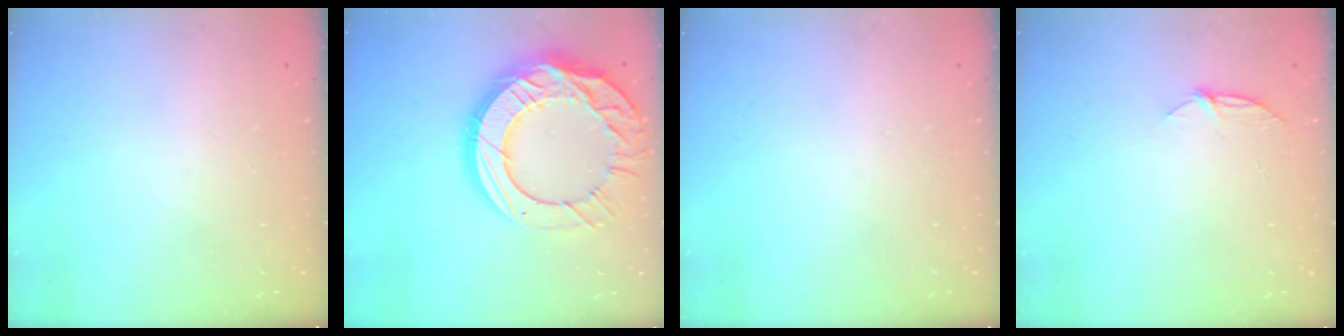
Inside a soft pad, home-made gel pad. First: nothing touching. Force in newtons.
{"total": 24.9, "press": 24.8, "slide": 2.4}
{"total": 0.0}
{"total": 4.9, "press": 4.8, "slide": 0.6}